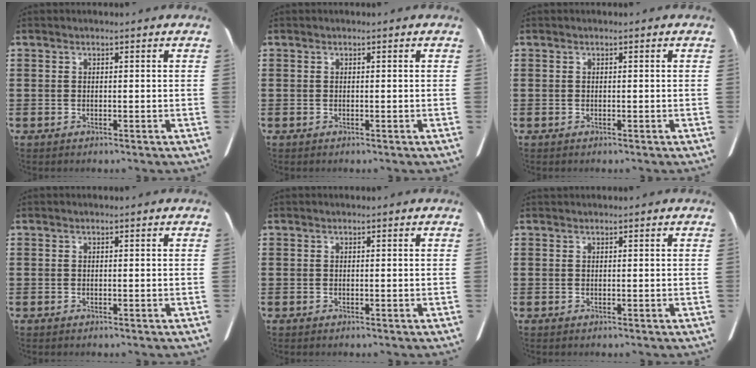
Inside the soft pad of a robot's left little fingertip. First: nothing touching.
{"total": 0.0}
{"total": 0.0}
{"total": 0.0}
{"total": 0.0}
{"total": 0.0}